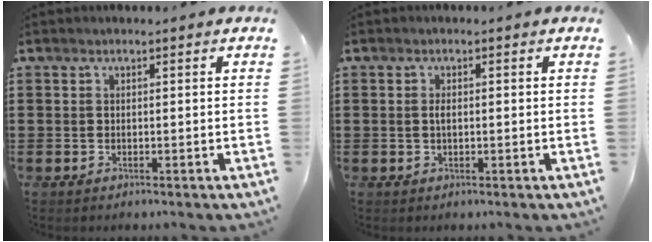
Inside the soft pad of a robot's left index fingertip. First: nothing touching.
{"total": 1.2, "force": [0.1, 0.4, 1.1], "torque": [-0.024, 0.001, 0.002]}